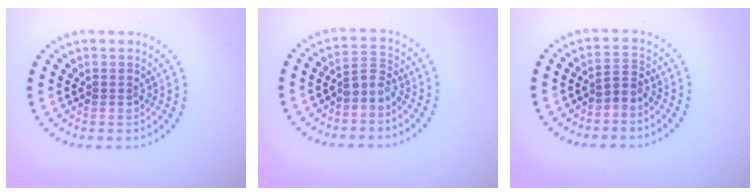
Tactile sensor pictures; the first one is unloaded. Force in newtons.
{"total": 1.8, "press": 1.5, "slide": 1.0}
{"total": 1.7, "press": 1.3, "slide": 1.2}